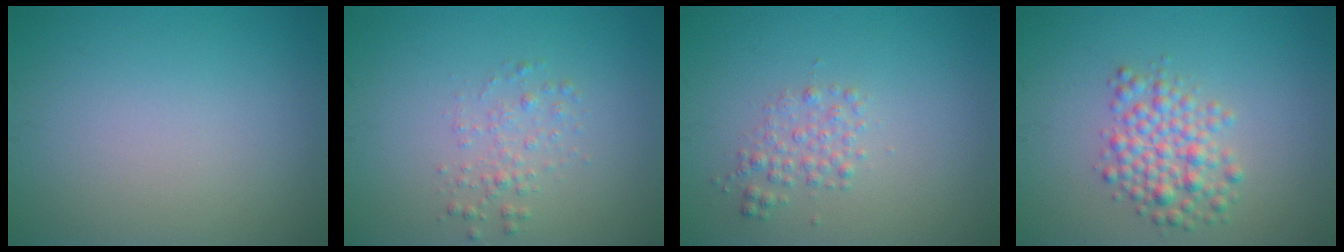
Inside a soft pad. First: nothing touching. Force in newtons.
{"total": 1.6, "press": 1.6, "slide": 0.1}
{"total": 1.7, "press": 1.7, "slide": 0.1}
{"total": 3.6, "press": 3.6, "slide": 0.2}